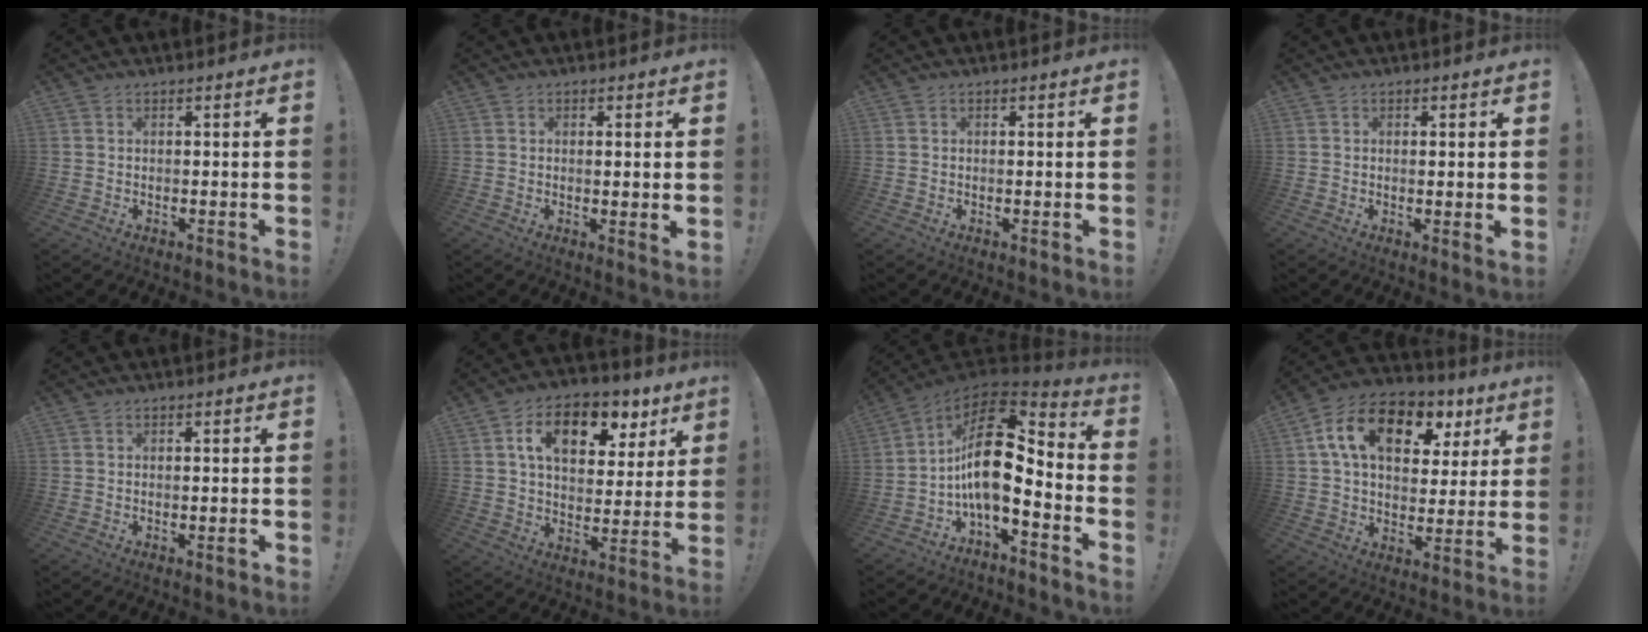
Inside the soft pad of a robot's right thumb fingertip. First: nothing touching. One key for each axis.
{"total": 2.2, "fx": 0.5, "fy": 0.0, "fz": 2.2, "tx": -0.025, "ty": -0.008, "tz": 0.006}
{"total": 0.0}
{"total": 2.1, "fx": 0.4, "fy": 0.0, "fz": 2.0, "tx": -0.022, "ty": -0.007, "tz": 0.005}
{"total": 1.9, "fx": -0.6, "fy": 0.0, "fz": 1.8, "tx": -0.023, "ty": -0.003, "tz": -0.011}
{"total": 14.1, "fx": 6.9, "fy": 8.4, "fz": 9.0, "tx": -0.138, "ty": -0.028, "tz": 0.119}
{"total": 18.6, "fx": 0.4, "fy": 8.4, "fz": 16.6, "tx": -0.306, "ty": -0.003, "tz": 0.007}
{"total": 17.4, "fx": 7.2, "fy": 10.9, "fz": 11.5, "tx": -0.186, "ty": -0.016, "tz": 0.128}